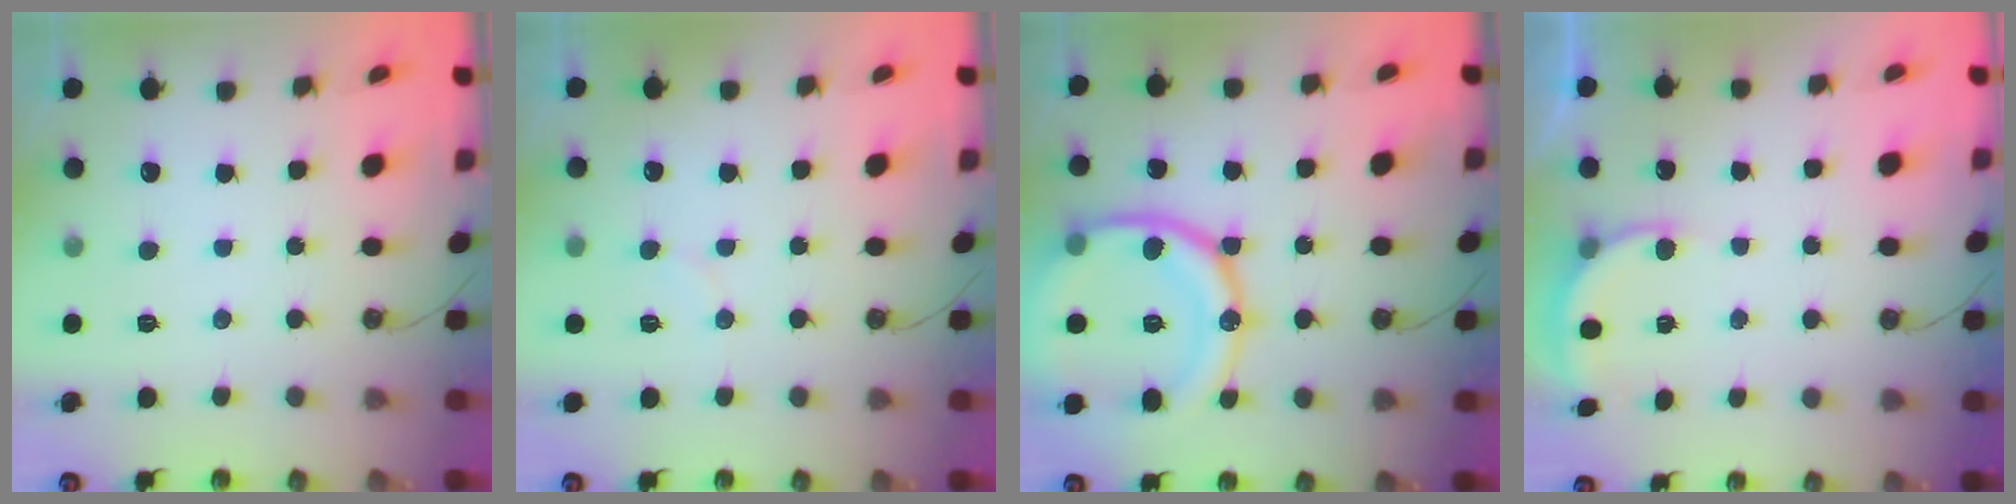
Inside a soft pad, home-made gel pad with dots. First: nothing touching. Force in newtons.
{"total": 3.9, "press": 3.9, "slide": 0.4}
{"total": 22.3, "press": 22.2, "slide": 2.5}
{"total": 3.5, "press": 3.1, "slide": 1.6}